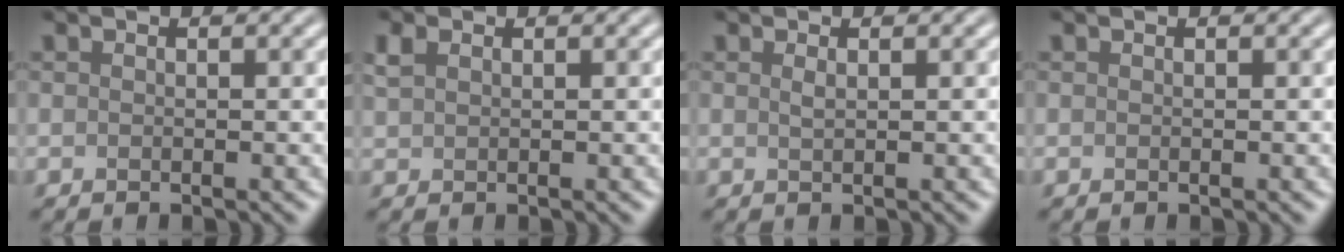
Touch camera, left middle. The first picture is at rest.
{"total": 1.4, "force": [0.8, 0.8, 0.7], "torque": [-0.019, 0.005, 0.019]}
{"total": 0.7, "force": [0.4, 0.2, 0.6], "torque": [-0.010, 0.001, 0.006]}
{"total": 0.0}